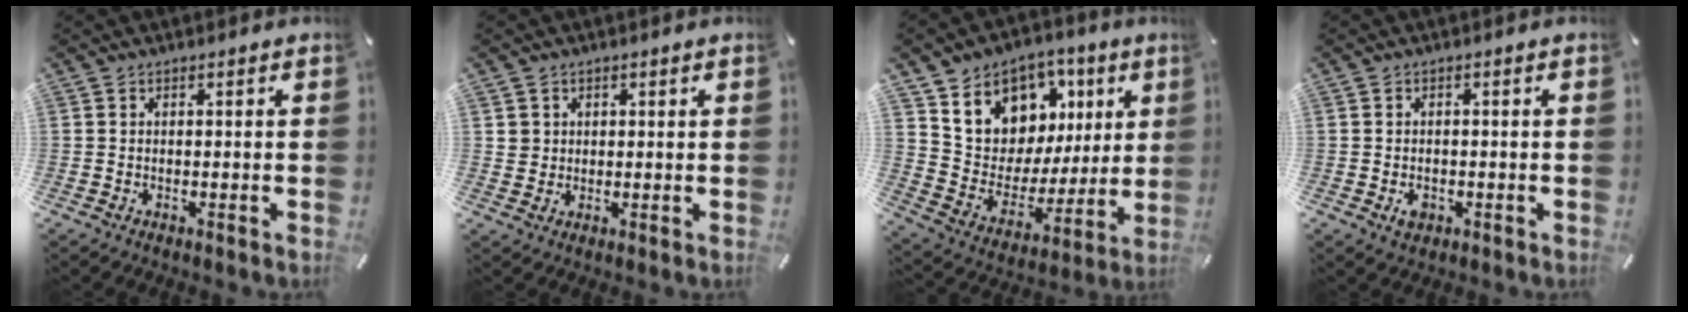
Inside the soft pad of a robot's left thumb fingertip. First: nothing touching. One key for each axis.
{"total": 3.1, "fx": 1.2, "fy": 2.8, "fz": -0.3, "tx": 0.005, "ty": 0.002, "tz": 0.021}
{"total": 11.6, "fx": 5.5, "fy": 10.1, "fz": 1.8, "tx": -0.027, "ty": -0.060, "tz": 0.108}
{"total": 2.8, "fx": -0.9, "fy": 2.1, "fz": 1.6, "tx": -0.019, "ty": 0.001, "tz": -0.016}